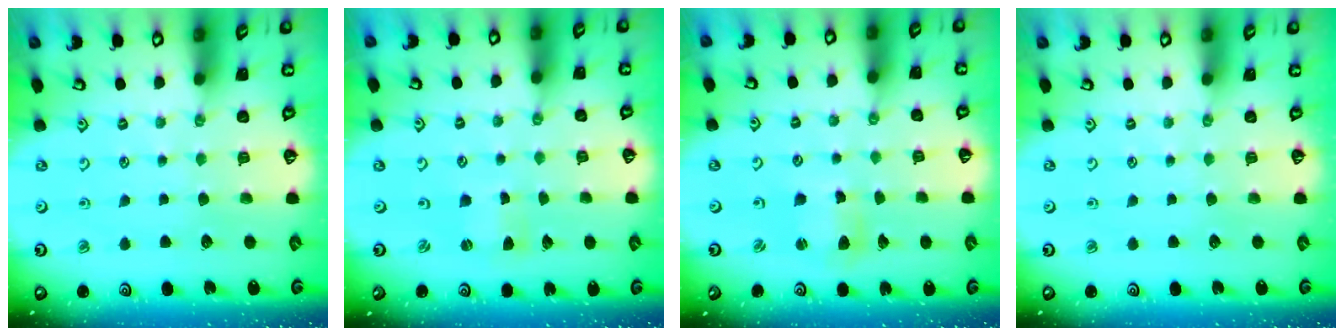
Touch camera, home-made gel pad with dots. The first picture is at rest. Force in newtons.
{"total": 0.0}
{"total": 4.8, "press": 4.7, "slide": 0.6}
{"total": 0.0}